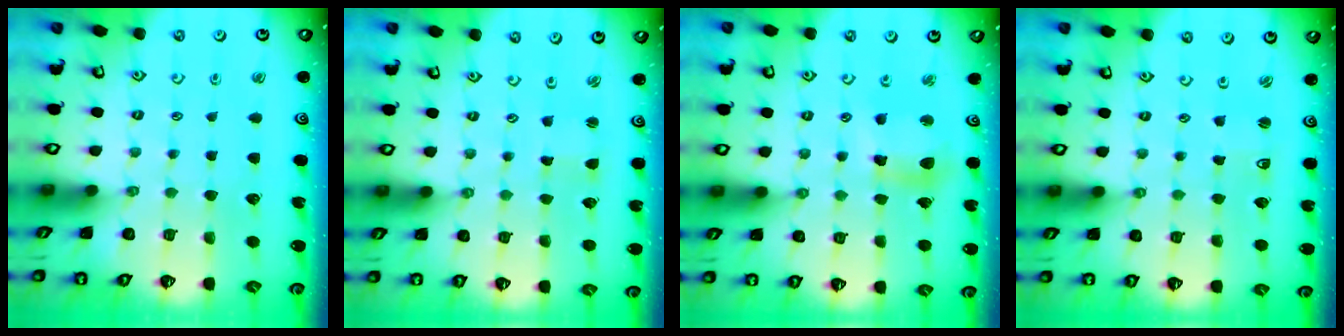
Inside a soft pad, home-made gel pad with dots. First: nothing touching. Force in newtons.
{"total": 1.5, "press": 1.4, "slide": 0.3}
{"total": 10.5, "press": 10.5, "slide": 1.3}
{"total": 2.1, "press": 2.0, "slide": 0.4}